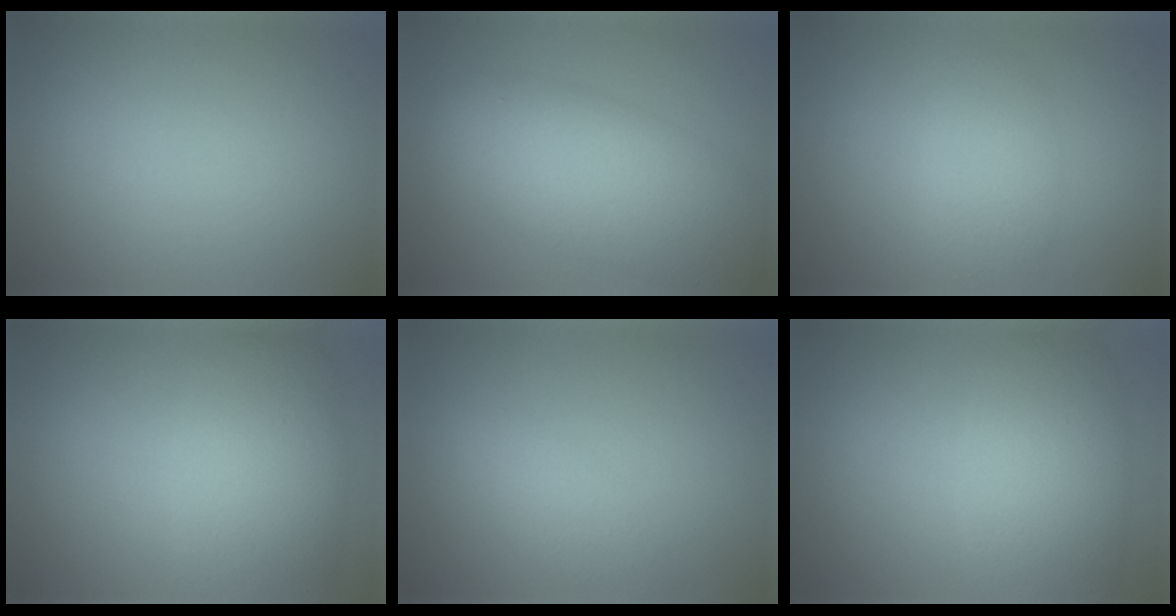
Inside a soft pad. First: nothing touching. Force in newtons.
{"total": 8.1, "press": 8.1, "slide": 0.6}
{"total": 2.9, "press": 2.9, "slide": 0.1}
{"total": 6.9, "press": 6.9, "slide": 0.2}
{"total": 2.2, "press": 2.2, "slide": 0.1}
{"total": 6.7, "press": 6.6, "slide": 0.3}